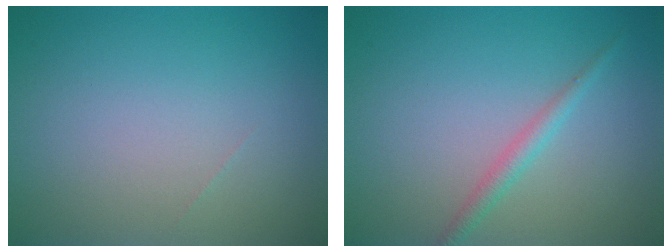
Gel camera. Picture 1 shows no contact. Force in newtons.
{"total": 1.5, "press": 1.5, "slide": 0.1}